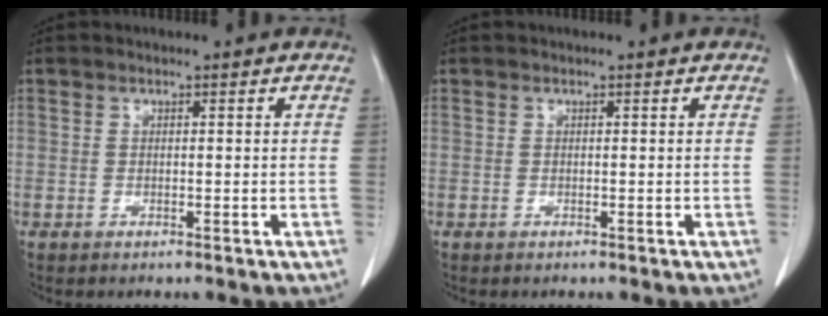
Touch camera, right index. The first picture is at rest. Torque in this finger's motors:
{"motor_torque": [0.00, 0.00, 0.00, 0.00]}